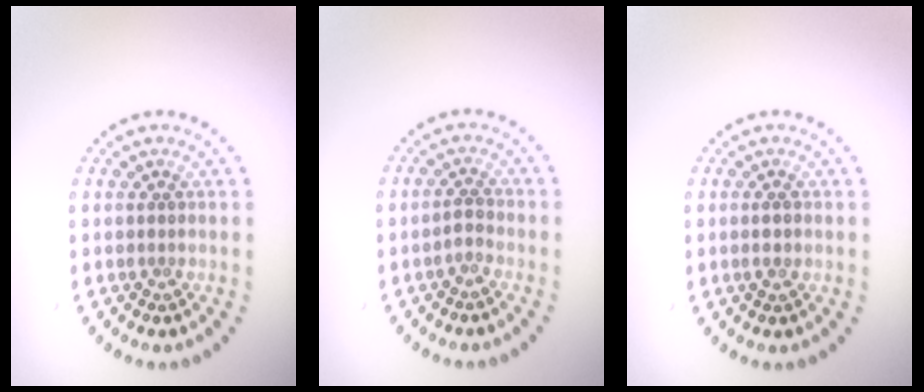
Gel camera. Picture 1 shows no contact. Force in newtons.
{"total": 0.9, "press": 0.7, "slide": 0.4}
{"total": 1.0, "press": 0.9, "slide": 0.3}